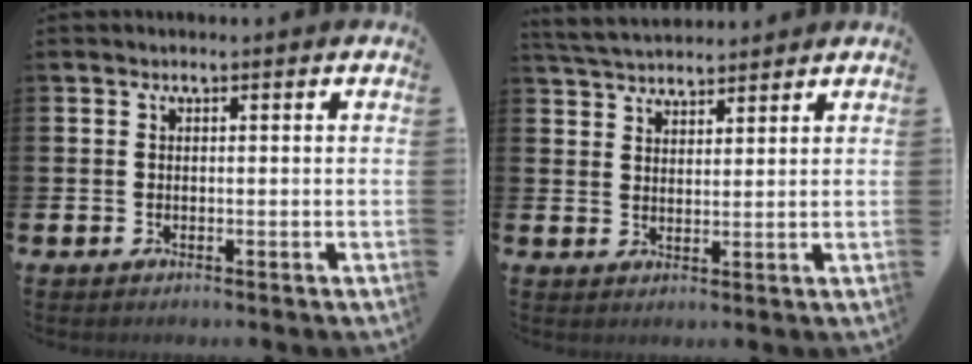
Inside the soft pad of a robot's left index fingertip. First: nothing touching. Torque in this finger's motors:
{"motor_torque": [0.96, -0.80, 0.14, 0.03]}